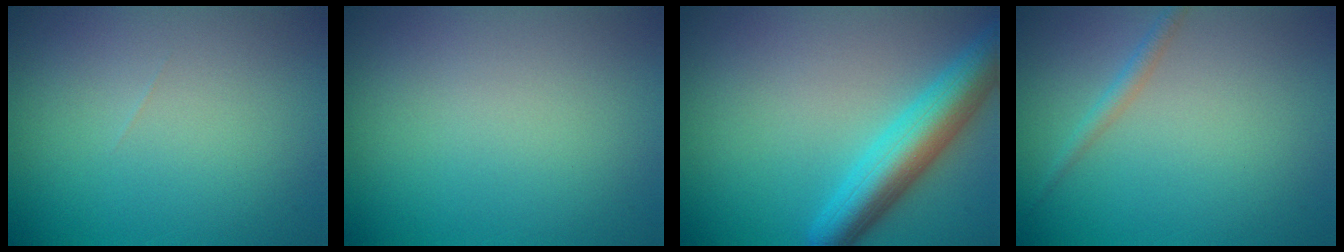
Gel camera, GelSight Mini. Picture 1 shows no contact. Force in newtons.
{"total": 0.0}
{"total": 6.1, "press": 6.1, "slide": 0.3}
{"total": 1.3, "press": 1.3, "slide": 0.0}